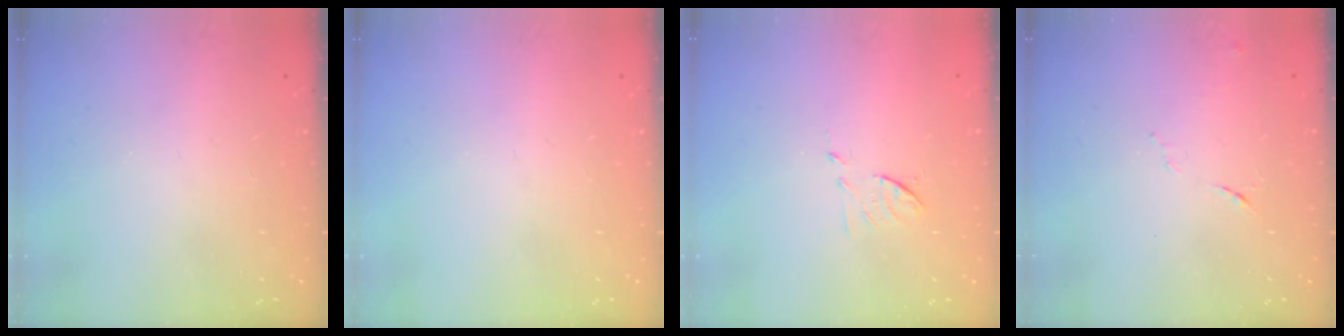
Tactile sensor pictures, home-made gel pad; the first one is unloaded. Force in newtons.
{"total": 0.0}
{"total": 6.0, "press": 5.9, "slide": 0.6}
{"total": 5.2, "press": 5.1, "slide": 0.8}